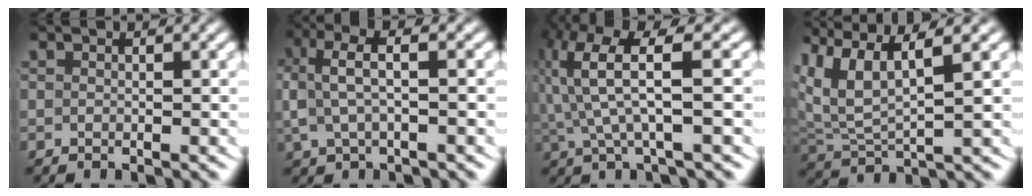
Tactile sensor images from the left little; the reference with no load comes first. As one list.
[{"total": 4.6, "force": [1.0, 2.4, 3.9], "torque": [-0.080, 0.012, 0.015]}, {"total": 7.1, "force": [2.3, 3.1, 6.0], "torque": [-0.122, 0.002, 0.038]}, {"total": 9.1, "force": [3.5, 6.2, 5.7], "torque": [-0.142, 0.004, 0.054]}]